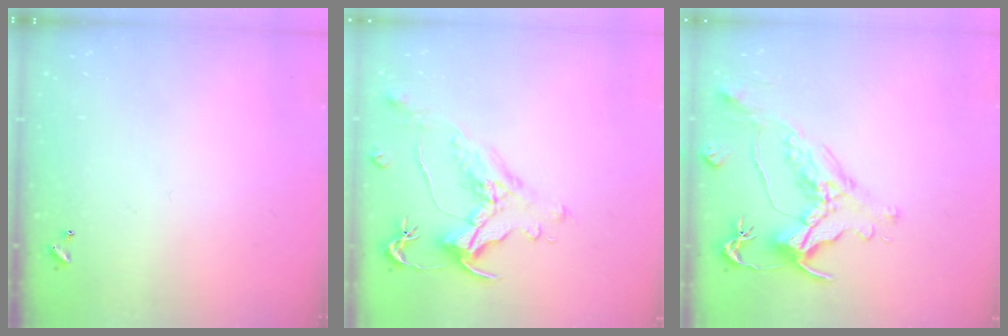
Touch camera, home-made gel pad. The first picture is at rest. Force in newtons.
{"total": 1.7, "press": 1.1, "slide": 1.3}
{"total": 1.6, "press": 0.9, "slide": 1.3}